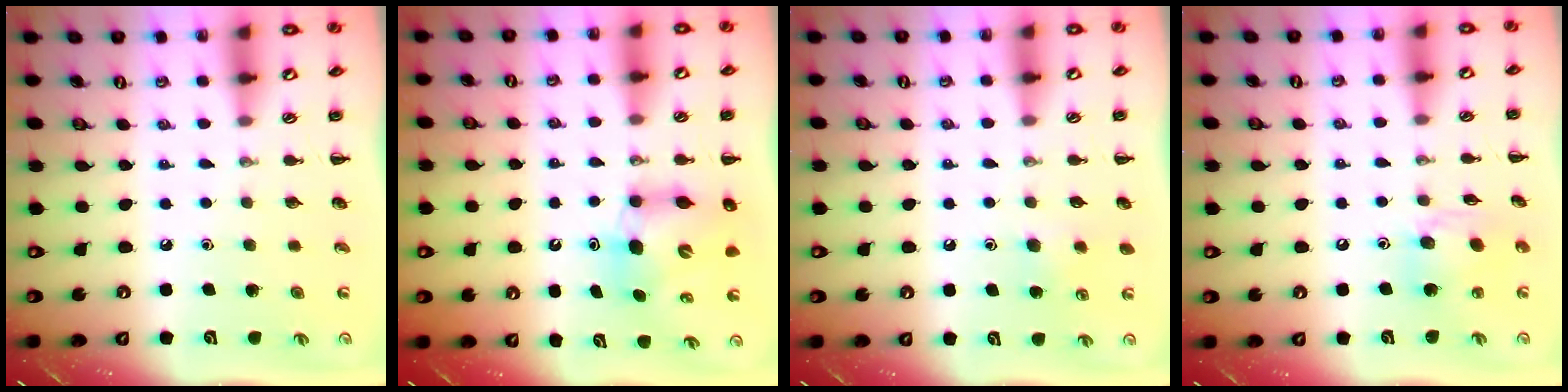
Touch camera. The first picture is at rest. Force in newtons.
{"total": 6.7, "press": 6.5, "slide": 1.5}
{"total": 6.4, "press": 6.1, "slide": 2.0}
{"total": 11.2, "press": 10.9, "slide": 2.4}